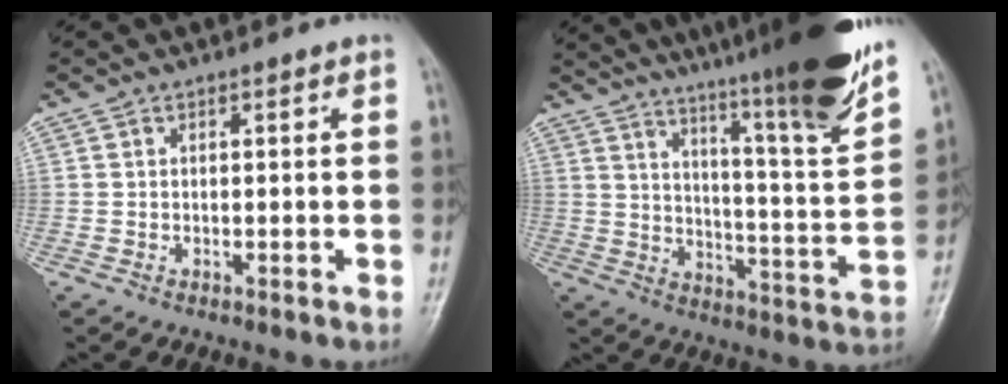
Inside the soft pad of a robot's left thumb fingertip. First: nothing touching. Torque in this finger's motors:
{"motor_torque": [1.98, 0.12, 1.49, -1.28, 0.18]}